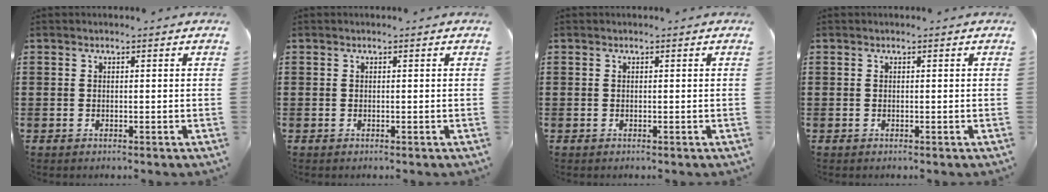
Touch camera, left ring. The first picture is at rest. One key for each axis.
{"total": 0.0}
{"total": 0.0}
{"total": 0.0}